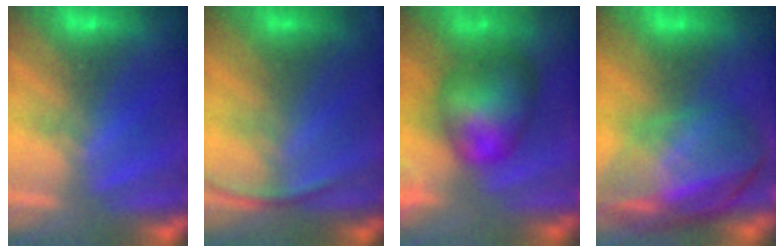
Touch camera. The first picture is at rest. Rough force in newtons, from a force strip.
{"total": 2.5}
{"total": 7.3}
{"total": 8.4}